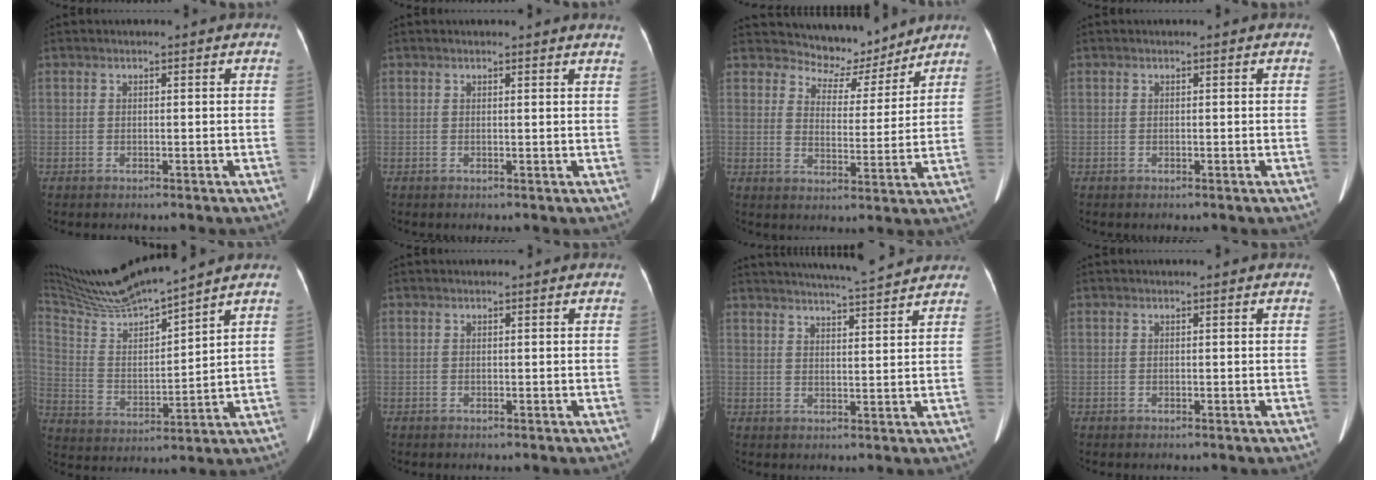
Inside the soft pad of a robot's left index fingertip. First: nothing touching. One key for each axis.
{"total": 2.7, "fx": 2.6, "fy": -0.3, "fz": 0.7, "tx": -0.009, "ty": -0.016, "tz": 0.015}
{"total": 7.0, "fx": 6.6, "fy": 2.0, "fz": -0.5, "tx": 0.005, "ty": -0.018, "tz": 0.102}
{"total": 0.0}
{"total": 15.3, "fx": 13.9, "fy": -1.1, "fz": 6.2, "tx": -0.125, "ty": -0.004, "tz": 0.262}
{"total": 0.0}
{"total": 11.0, "fx": 10.2, "fy": -0.4, "fz": 3.9, "tx": -0.064, "ty": 0.004, "tz": 0.135}
{"total": 0.0}